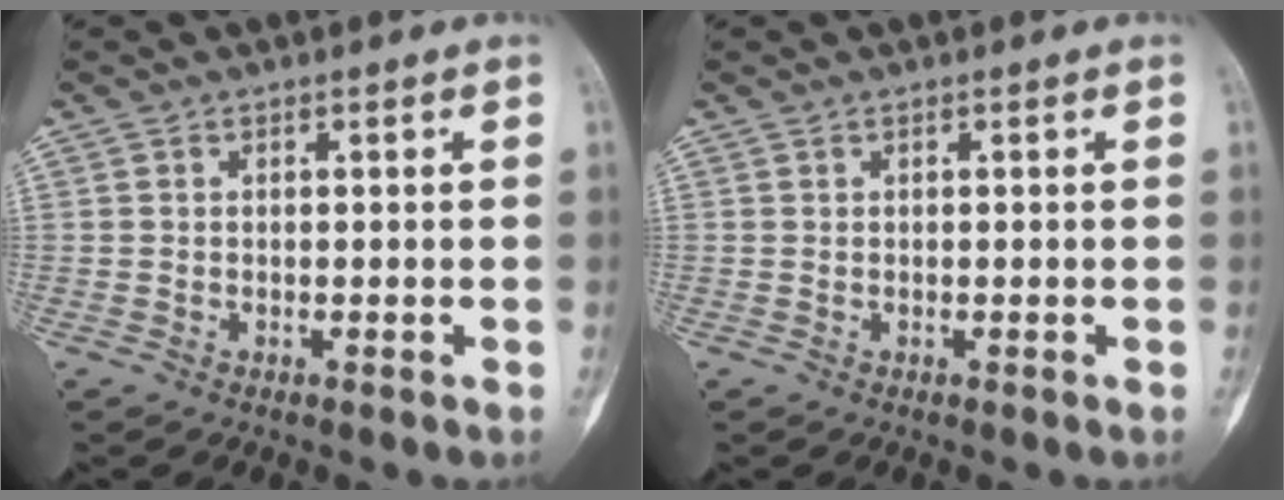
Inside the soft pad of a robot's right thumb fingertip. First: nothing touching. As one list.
[{"total": 0.0}]